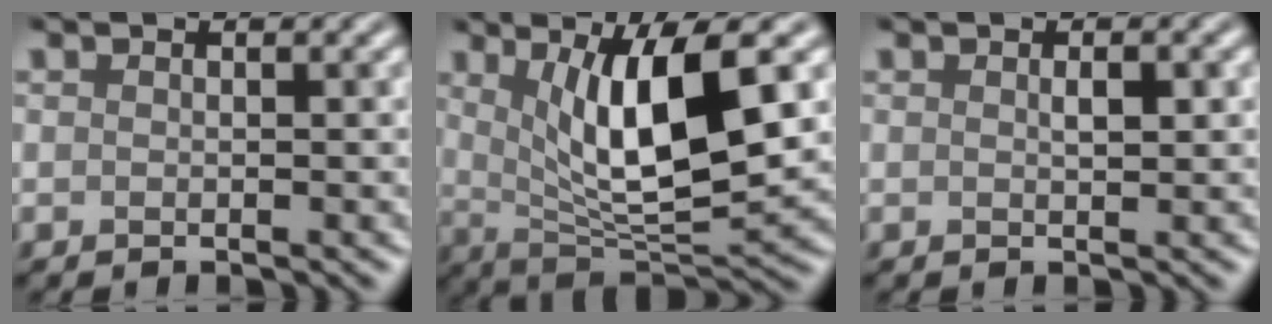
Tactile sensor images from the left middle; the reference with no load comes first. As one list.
[{"total": 8.8, "force": [2.2, 2.4, 8.2], "torque": [-0.133, -0.016, 0.045]}, {"total": 1.1, "force": [0.3, 0.3, 0.9], "torque": [-0.016, 0.000, 0.006]}]